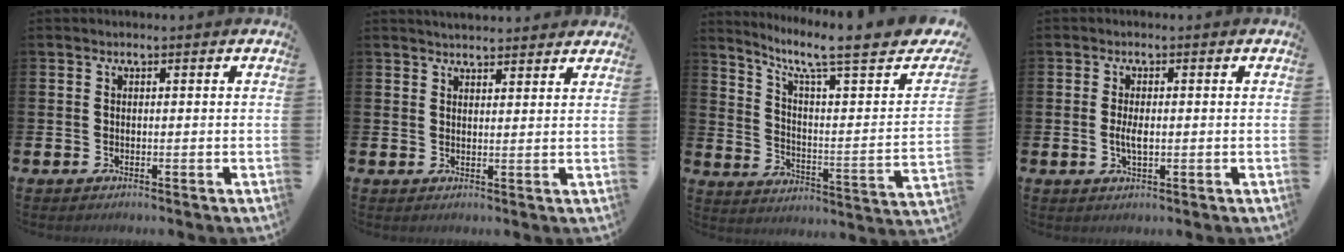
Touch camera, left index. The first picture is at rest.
{"total": 3.1, "force": [3.0, 0.4, 0.1], "torque": [-0.005, -0.013, 0.056]}
{"total": 8.8, "force": [6.3, 1.9, 5.8], "torque": [-0.103, -0.058, 0.087]}
{"total": 2.7, "force": [-0.1, 1.1, 2.4], "torque": [-0.044, 0.001, -0.004]}